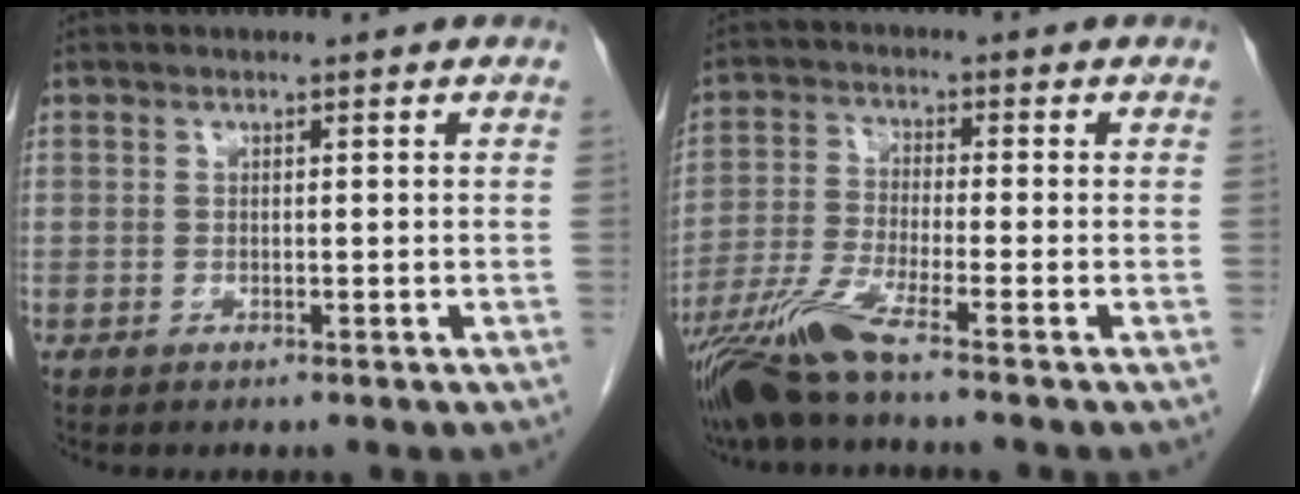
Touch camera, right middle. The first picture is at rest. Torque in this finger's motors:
{"motor_torque": [1.18, -0.96, 0.31, 0.13]}